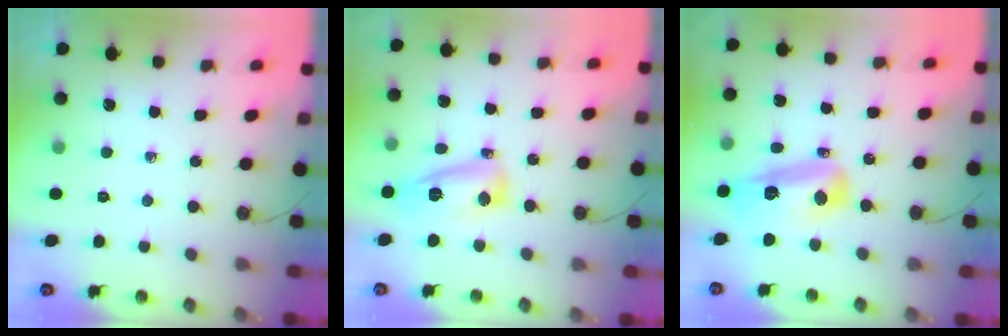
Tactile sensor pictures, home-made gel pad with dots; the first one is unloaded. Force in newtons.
{"total": 12.6, "press": 12.5, "slide": 1.3}
{"total": 13.7, "press": 13.6, "slide": 1.5}